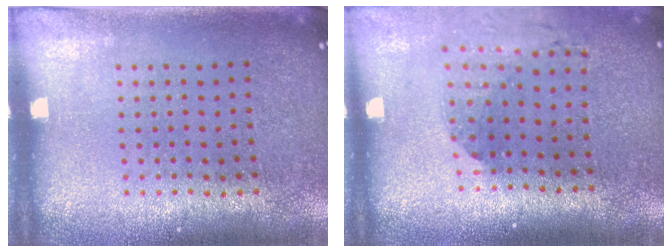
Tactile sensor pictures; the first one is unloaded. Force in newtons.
{"total": 1.5, "press": 1.4, "slide": 0.6}